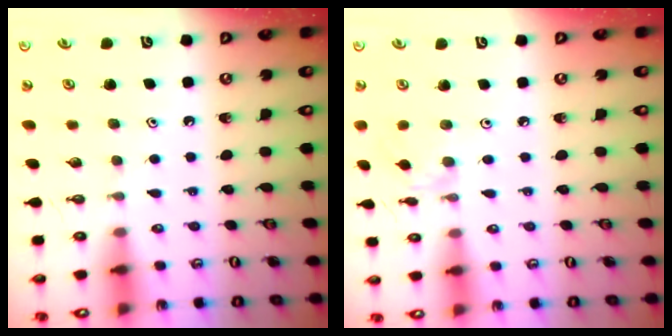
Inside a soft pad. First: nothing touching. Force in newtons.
{"total": 2.7, "press": 2.7, "slide": 0.6}